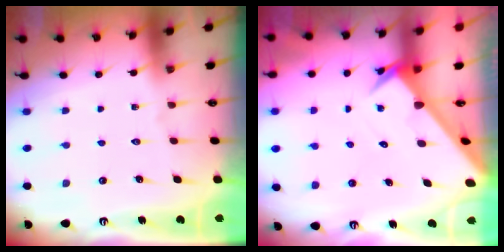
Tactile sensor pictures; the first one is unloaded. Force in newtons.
{"total": 2.7, "press": 2.7, "slide": 0.1}